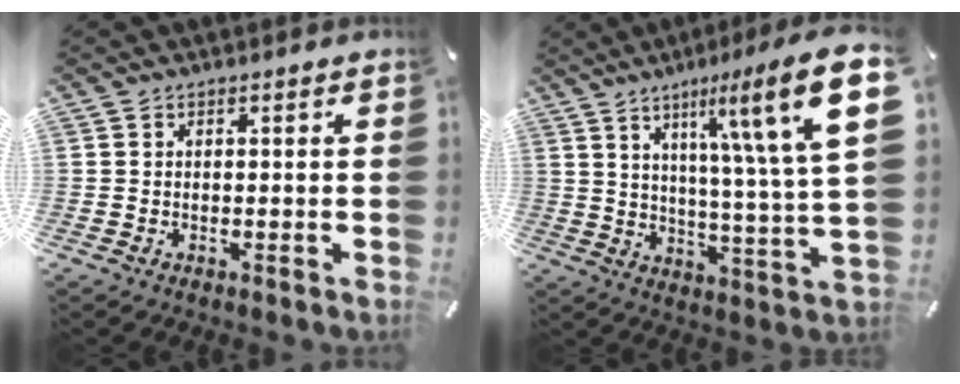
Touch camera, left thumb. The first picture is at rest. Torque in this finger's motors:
{"motor_torque": [2.47, 2.54, 1.41, -1.36, 0.20]}